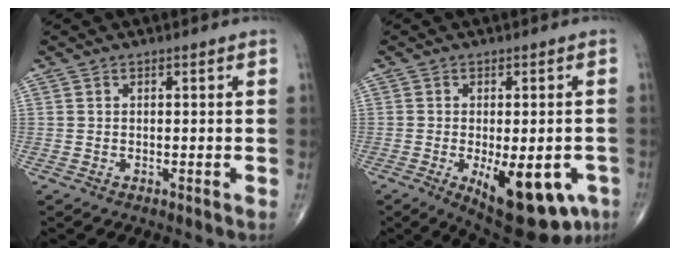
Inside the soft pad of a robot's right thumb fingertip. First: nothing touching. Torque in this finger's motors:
{"motor_torque": [1.88, 1.79, 0.75, -0.83, 0.35]}